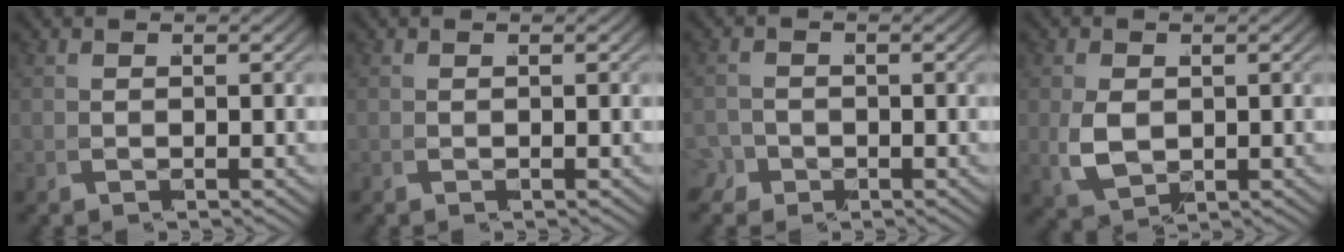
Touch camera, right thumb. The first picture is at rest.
{"total": 0.0}
{"total": 2.0, "force": [-1.3, 1.5, 0.2], "torque": [0.001, -0.011, -0.022]}
{"total": 4.5, "force": [0.2, 3.3, 3.1], "torque": [-0.083, -0.023, 0.027]}